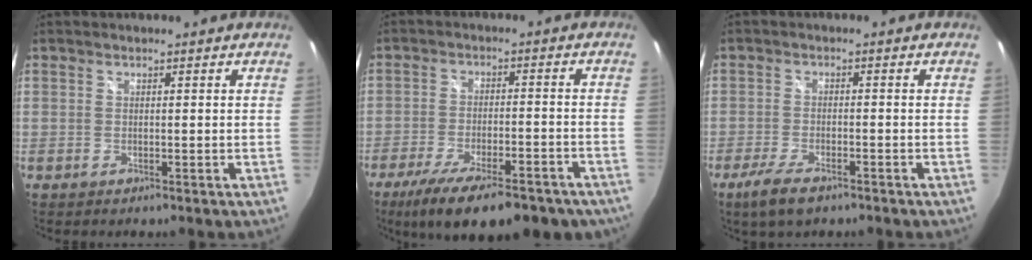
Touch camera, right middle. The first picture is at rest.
{"total": 20.3, "force": [-14.8, 6.9, 12.0], "torque": [-0.217, -0.045, -0.208]}
{"total": 6.2, "force": [-4.4, 1.9, 3.9], "torque": [-0.100, -0.018, -0.081]}